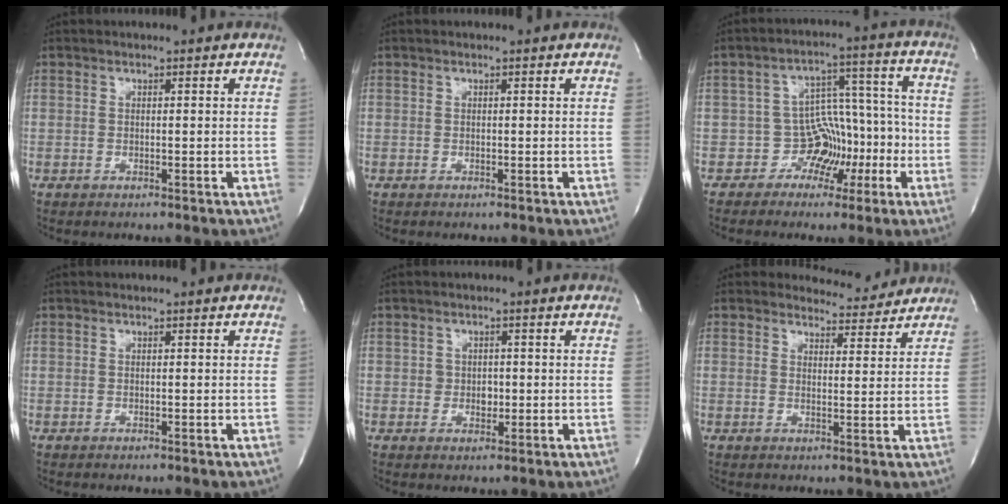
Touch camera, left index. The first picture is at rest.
{"total": 0.0}
{"total": 7.2, "force": [-3.5, 6.1, 1.7], "torque": [0.001, 0.041, -0.049]}
{"total": 0.0}
{"total": 2.0, "force": [-0.5, 1.8, 0.9], "torque": [-0.008, 0.003, -0.005]}
{"total": 4.0, "force": [3.8, 0.8, -0.9], "torque": [0.007, -0.010, 0.046]}